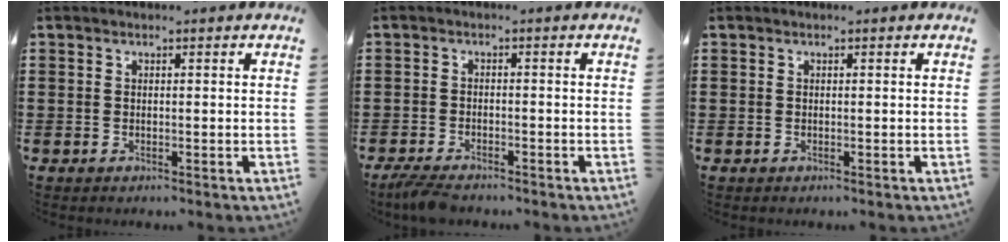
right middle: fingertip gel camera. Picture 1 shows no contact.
{"total": 2.9, "force": [-2.6, 0.5, 1.0], "torque": [-0.033, -0.002, -0.057]}
{"total": 0.0}